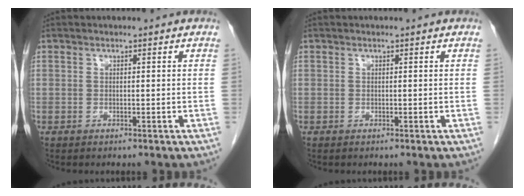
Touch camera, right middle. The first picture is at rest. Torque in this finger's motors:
{"motor_torque": [0.00, 0.00, 0.00, 0.00]}